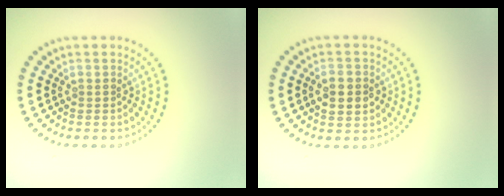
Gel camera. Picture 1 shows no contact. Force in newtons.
{"total": 3.0, "press": 3.0, "slide": 0.1}